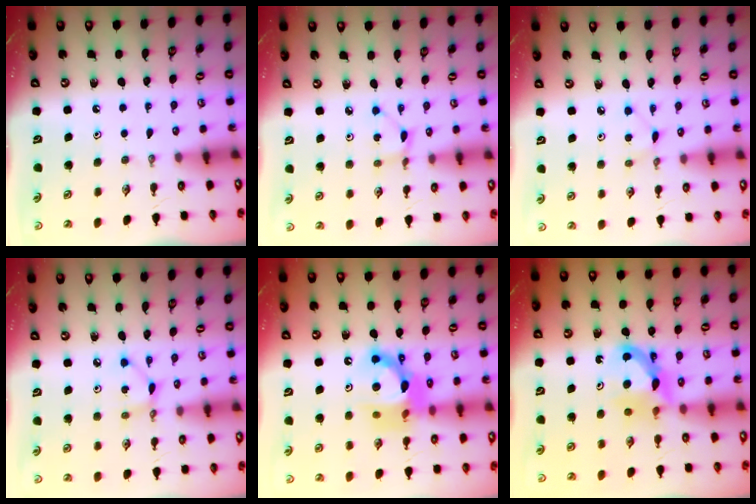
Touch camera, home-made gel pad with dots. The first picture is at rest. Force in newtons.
{"total": 2.1, "press": 2.1, "slide": 0.3}
{"total": 4.1, "press": 4.1, "slide": 0.4}
{"total": 3.8, "press": 3.8, "slide": 0.1}
{"total": 13.7, "press": 13.6, "slide": 1.4}
{"total": 7.8, "press": 7.8, "slide": 0.1}